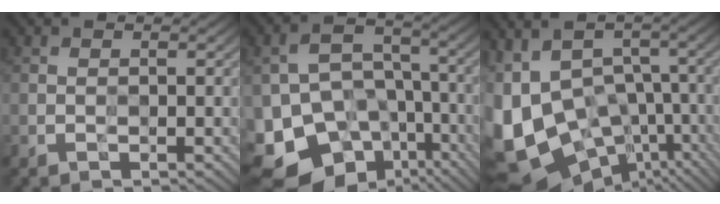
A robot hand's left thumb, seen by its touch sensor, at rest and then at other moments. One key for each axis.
{"total": 16.0, "fx": -8.1, "fy": 11.5, "fz": 7.6, "tx": -0.190, "ty": -0.033, "tz": -0.097}
{"total": 15.8, "fx": -5.9, "fy": 10.6, "fz": 10.1, "tx": -0.246, "ty": -0.015, "tz": -0.048}